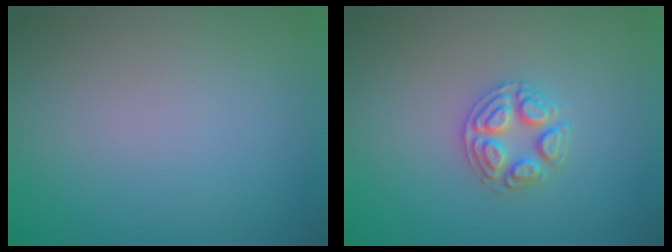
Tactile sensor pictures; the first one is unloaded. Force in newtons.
{"total": 2.5, "press": 2.5, "slide": 0.4}